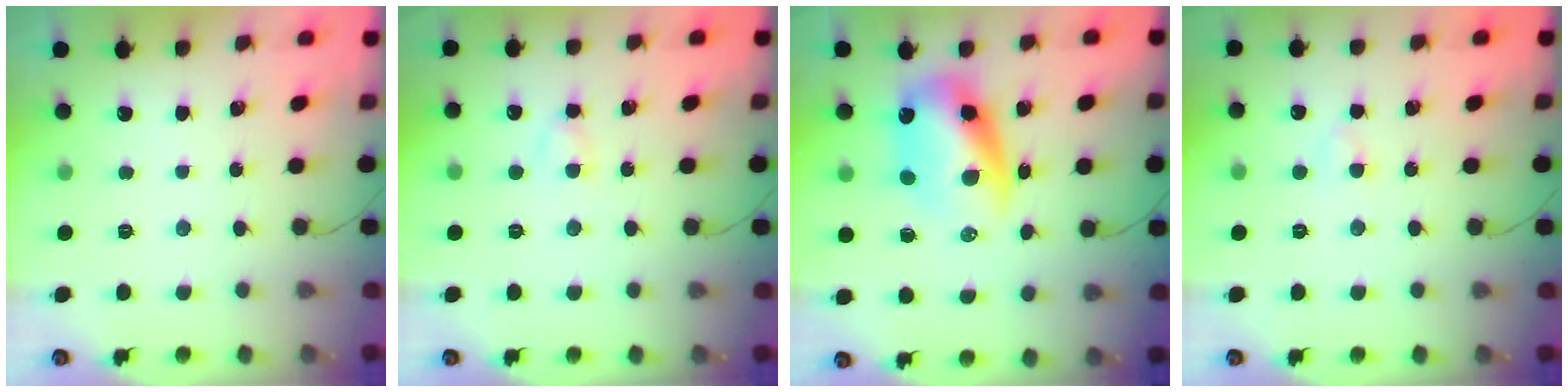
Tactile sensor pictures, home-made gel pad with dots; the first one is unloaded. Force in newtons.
{"total": 2.7, "press": 2.5, "slide": 1.0}
{"total": 10.9, "press": 10.7, "slide": 2.2}
{"total": 2.3, "press": 2.1, "slide": 0.8}